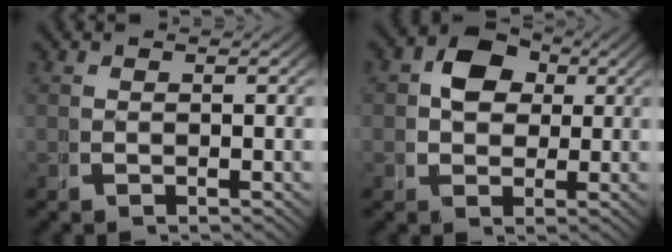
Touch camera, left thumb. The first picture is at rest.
{"total": 6.9, "force": [1.5, 5.5, 4.0], "torque": [-0.076, -0.005, 0.029]}